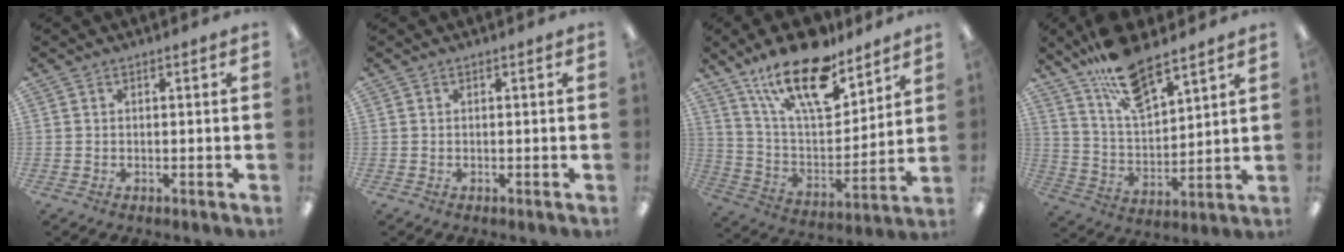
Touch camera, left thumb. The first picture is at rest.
{"total": 0.0}
{"total": 21.3, "force": [14.8, 8.3, 13.0], "torque": [-0.223, -0.087, 0.256]}
{"total": 14.4, "force": [11.2, 4.8, 7.7], "torque": [-0.148, -0.059, 0.200]}